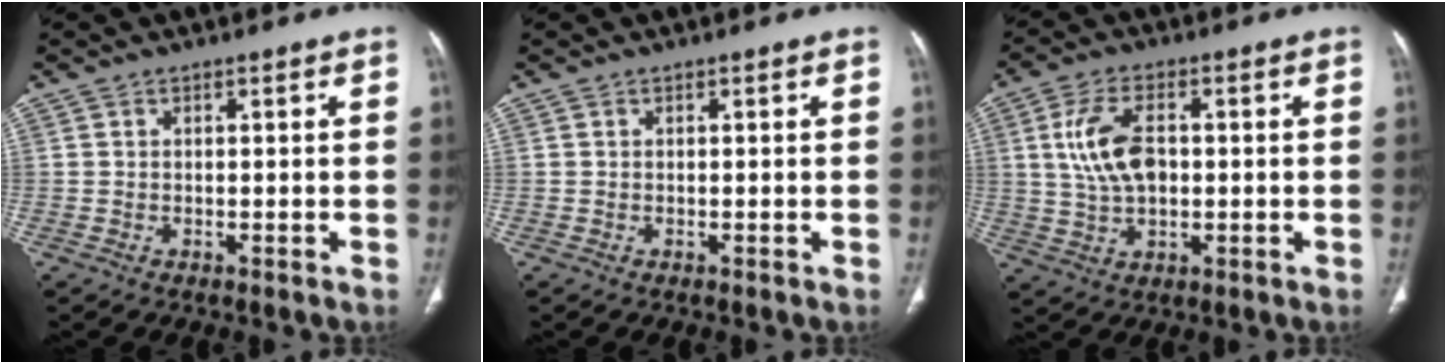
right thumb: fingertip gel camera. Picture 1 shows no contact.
{"total": 0.0}
{"total": 9.7, "force": [1.2, 5.5, 7.8], "torque": [-0.155, 0.005, 0.028]}